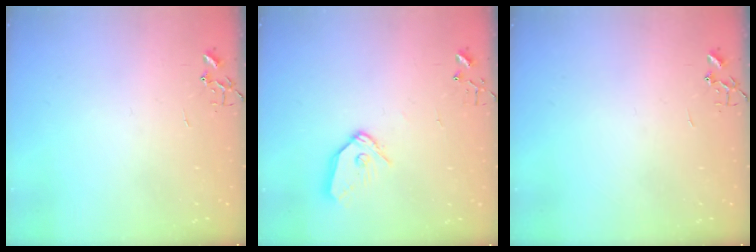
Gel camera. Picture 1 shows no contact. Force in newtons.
{"total": 9.9, "press": 9.8, "slide": 1.2}
{"total": 0.0}